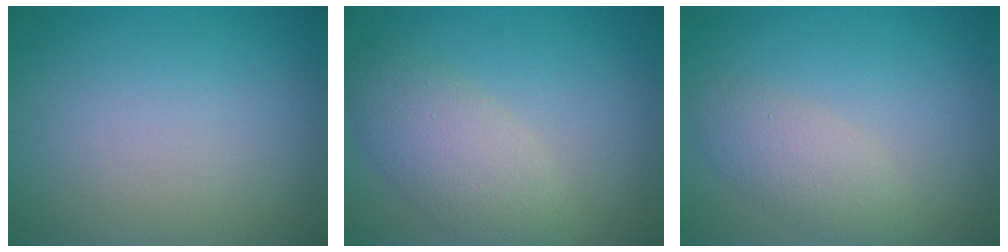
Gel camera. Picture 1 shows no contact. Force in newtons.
{"total": 4.5, "press": 4.5, "slide": 0.4}
{"total": 2.8, "press": 2.8, "slide": 0.1}